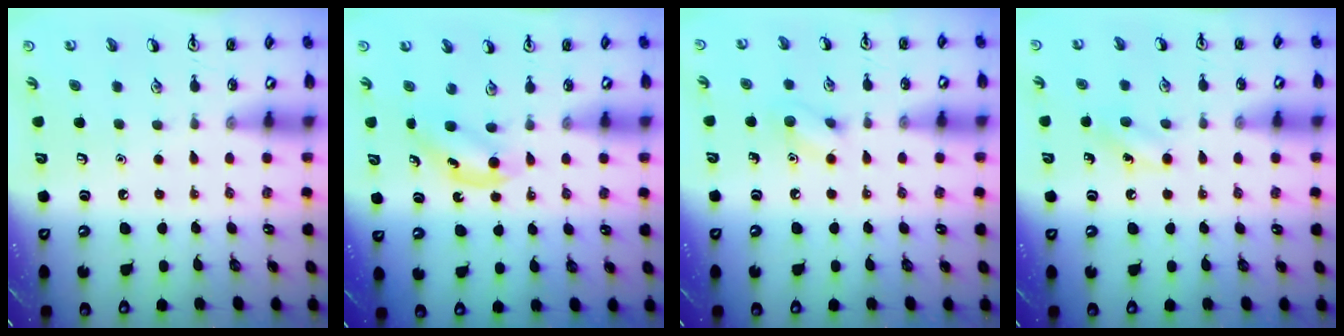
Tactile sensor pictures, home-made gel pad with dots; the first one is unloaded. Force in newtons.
{"total": 4.5, "press": 4.2, "slide": 1.5}
{"total": 6.9, "press": 6.8, "slide": 1.3}
{"total": 6.5, "press": 6.2, "slide": 1.9}